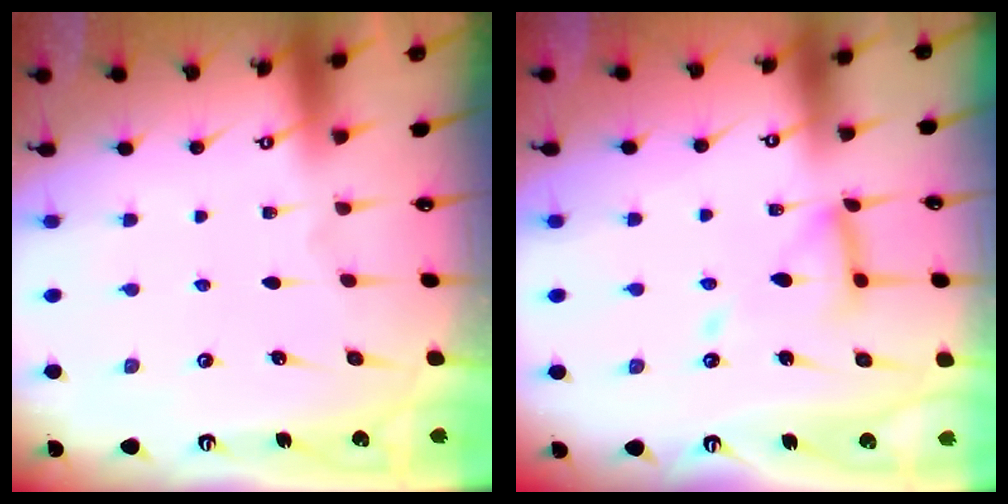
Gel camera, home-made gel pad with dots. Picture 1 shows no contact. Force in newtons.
{"total": 11.4, "press": 11.3, "slide": 1.2}